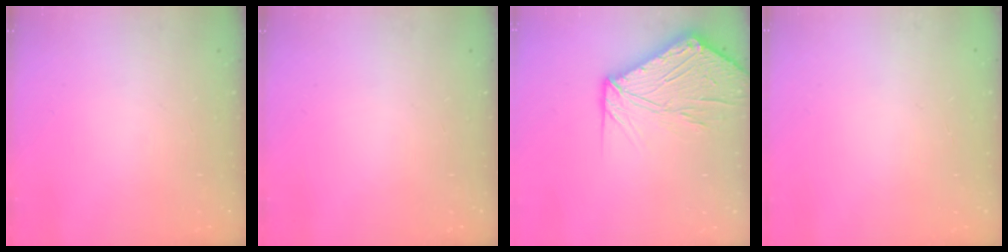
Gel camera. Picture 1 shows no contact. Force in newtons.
{"total": 0.0}
{"total": 13.2, "press": 13.1, "slide": 1.6}
{"total": 0.0}